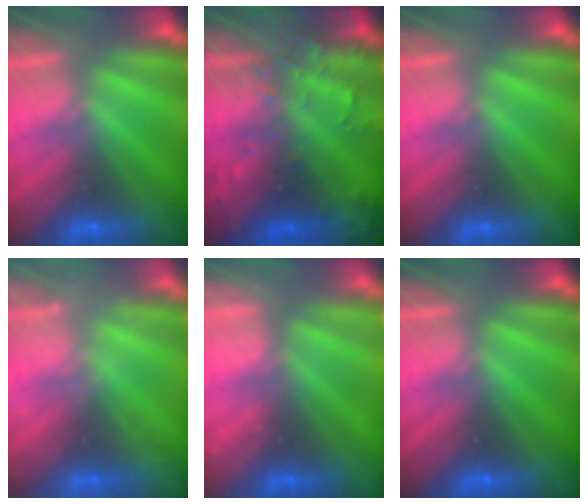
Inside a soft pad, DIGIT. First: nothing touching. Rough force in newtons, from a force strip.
{"total": 7.3}
{"total": 0.0}
{"total": 2.3}
{"total": 2.3}
{"total": 0.0}